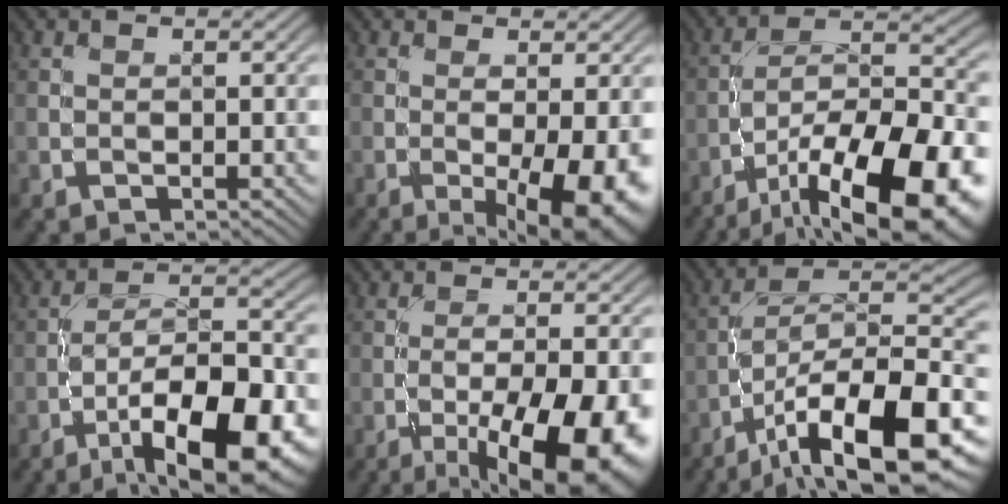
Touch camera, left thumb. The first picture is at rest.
{"total": 9.0, "force": [-2.8, 2.6, 8.2], "torque": [-0.126, -0.011, -0.028]}
{"total": 19.2, "force": [-11.4, 6.7, 13.8], "torque": [-0.206, -0.023, -0.183]}
{"total": 16.3, "force": [-8.6, 5.8, 12.6], "torque": [-0.197, -0.007, -0.135]}
{"total": 14.7, "force": [-7.3, 4.6, 11.9], "torque": [-0.173, -0.027, -0.097]}
{"total": 17.9, "force": [-9.8, 6.6, 13.4], "torque": [-0.206, -0.011, -0.182]}